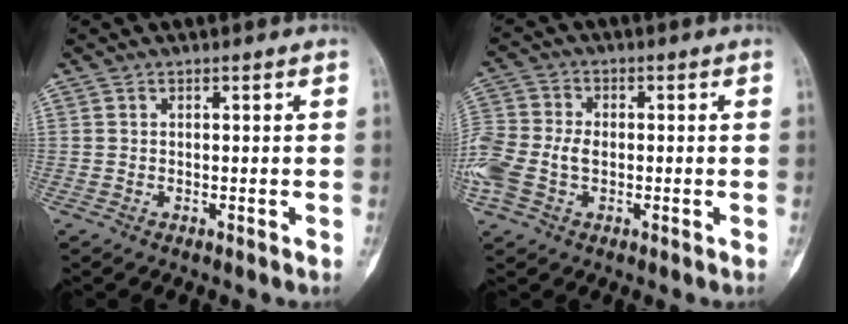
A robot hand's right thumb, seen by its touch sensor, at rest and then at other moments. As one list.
[{"total": 12.6, "force": [-1.9, 9.0, 8.6], "torque": [-0.230, 0.018, -0.033]}]